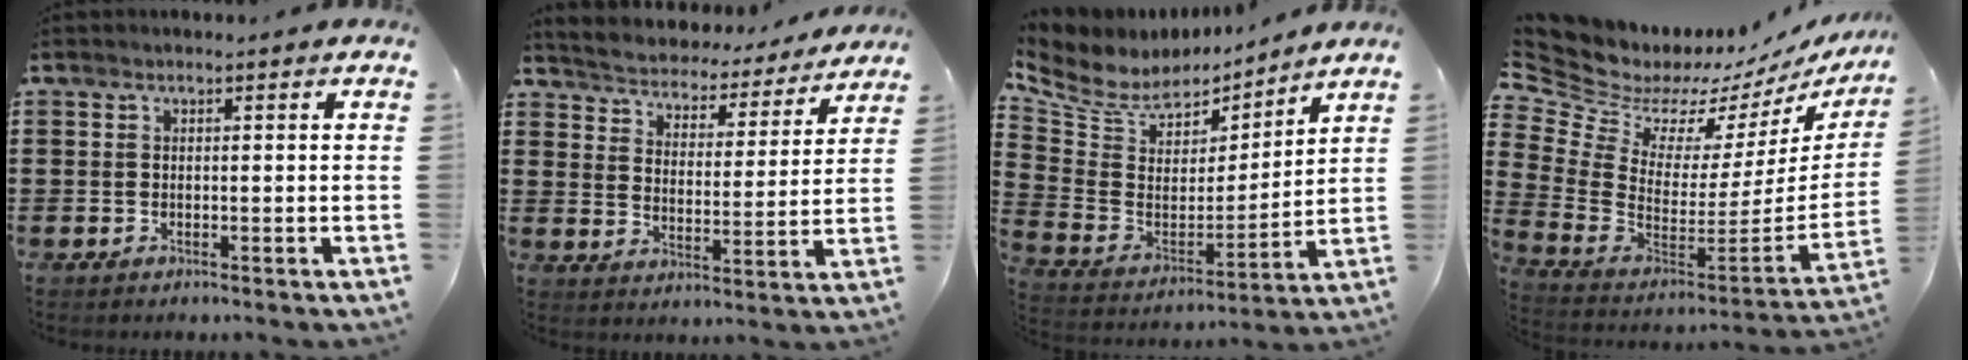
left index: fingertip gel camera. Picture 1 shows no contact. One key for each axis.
{"total": 3.5, "fx": 3.5, "fy": 0.2, "fz": -0.2, "tx": -0.022, "ty": -0.035, "tz": 0.051}
{"total": 6.8, "fx": 5.4, "fy": 3.9, "fz": 1.6, "tx": -0.069, "ty": -0.039, "tz": 0.095}
{"total": 5.9, "fx": 4.7, "fy": 3.5, "fz": 0.8, "tx": -0.073, "ty": -0.063, "tz": 0.078}